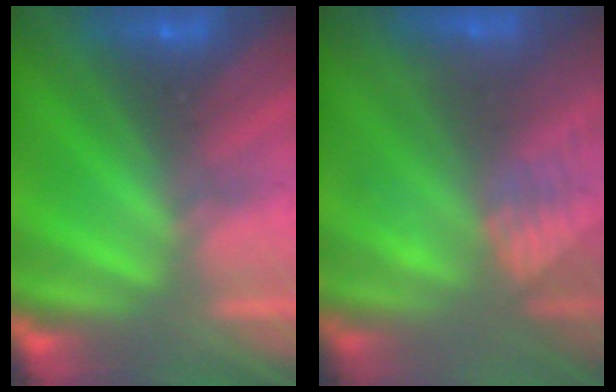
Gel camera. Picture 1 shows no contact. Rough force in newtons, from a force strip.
{"total": 3.4}